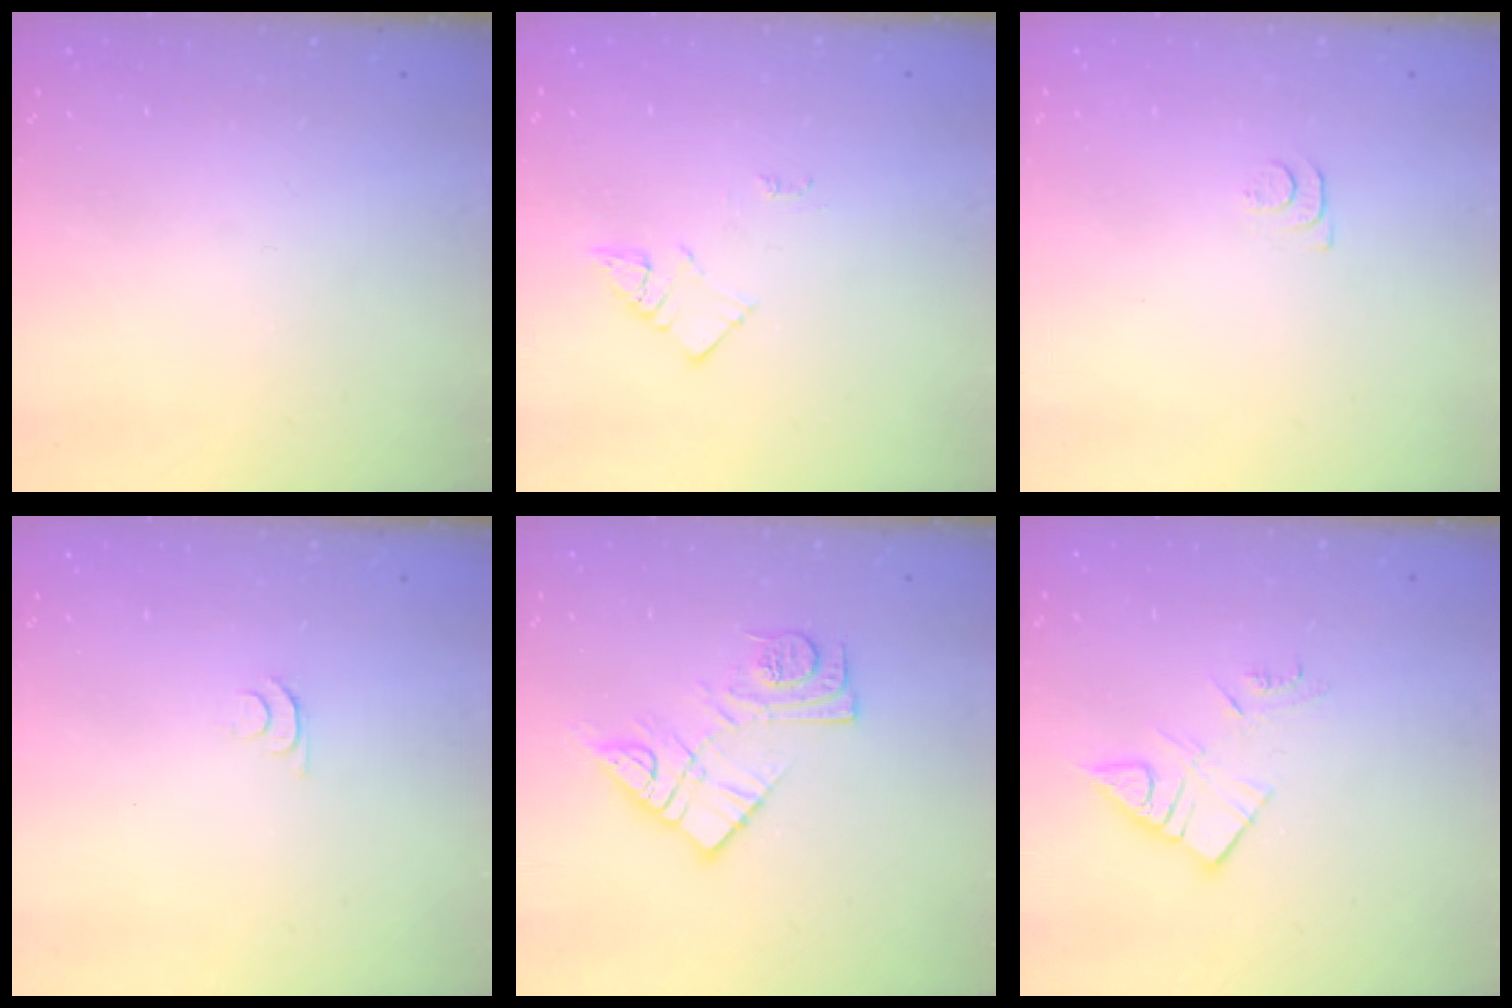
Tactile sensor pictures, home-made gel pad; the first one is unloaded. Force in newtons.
{"total": 2.7, "press": 2.6, "slide": 0.4}
{"total": 7.2, "press": 7.1, "slide": 0.8}
{"total": 4.4, "press": 4.3, "slide": 0.6}
{"total": 12.0, "press": 12.0, "slide": 0.9}
{"total": 8.9, "press": 8.9, "slide": 0.5}